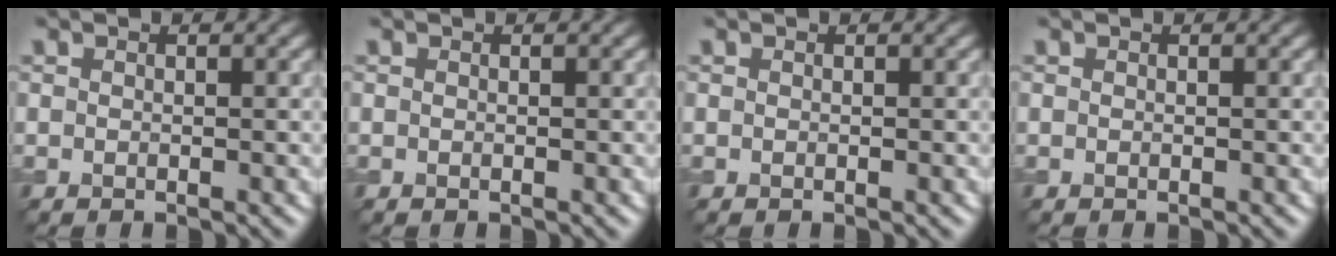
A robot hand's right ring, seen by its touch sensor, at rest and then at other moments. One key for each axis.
{"total": 0.0}
{"total": 0.0}
{"total": 0.0}